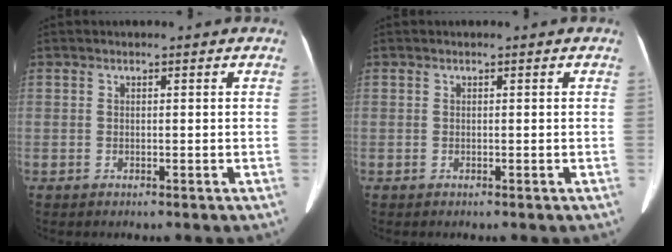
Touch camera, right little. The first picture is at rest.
{"total": 0.0}